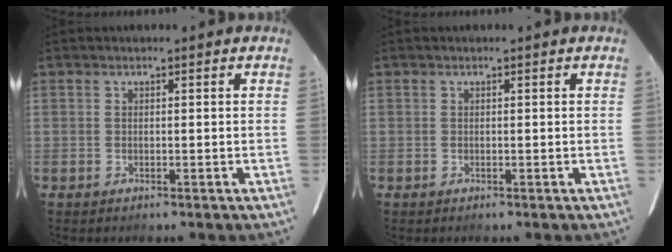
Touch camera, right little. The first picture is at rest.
{"total": 0.0}